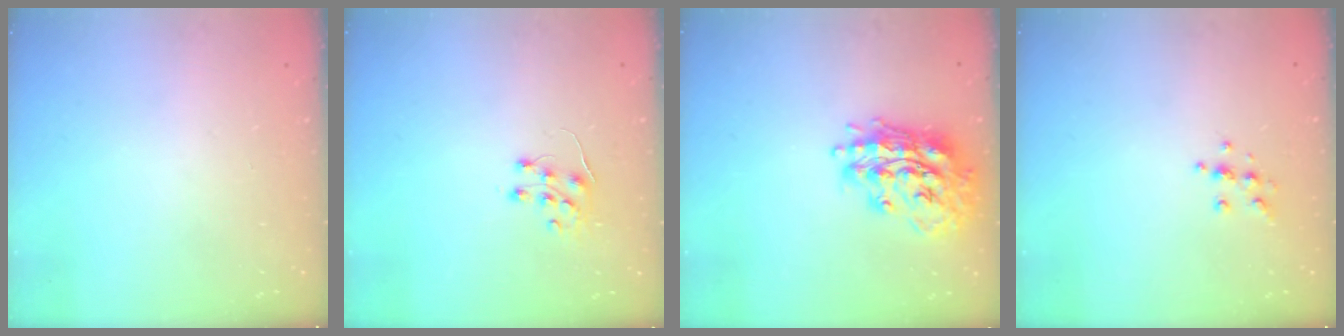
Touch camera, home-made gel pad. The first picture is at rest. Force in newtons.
{"total": 7.1, "press": 7.1, "slide": 0.6}
{"total": 18.7, "press": 18.7, "slide": 1.8}
{"total": 6.4, "press": 6.3, "slide": 1.2}